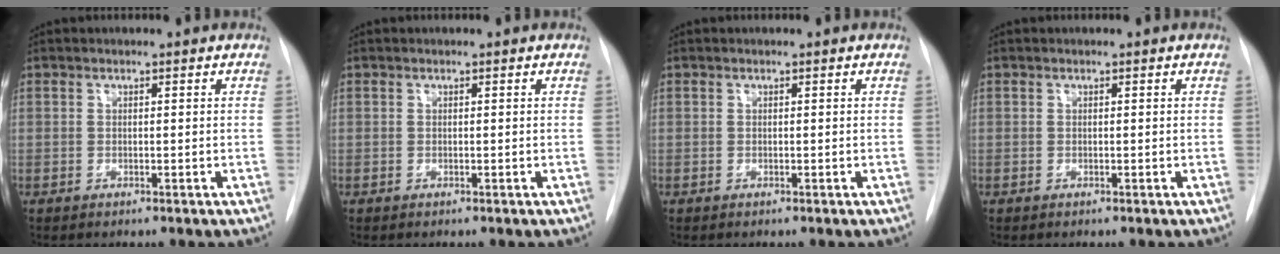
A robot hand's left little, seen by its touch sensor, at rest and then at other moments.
{"total": 0.0}
{"total": 0.0}
{"total": 0.0}